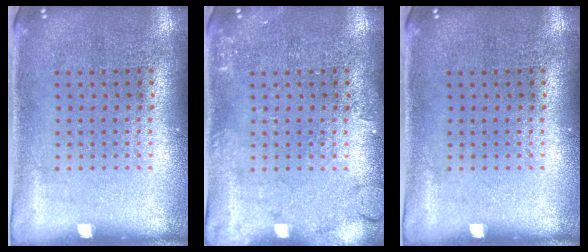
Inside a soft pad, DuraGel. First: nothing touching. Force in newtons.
{"total": 2.0, "press": 2.0, "slide": 0.4}
{"total": 0.0}